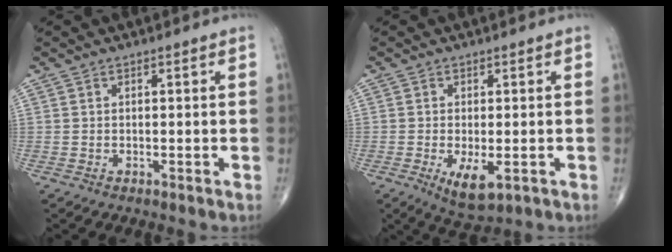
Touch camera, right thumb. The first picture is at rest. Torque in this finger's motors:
{"motor_torque": [-0.18, 0.40, 0.35, 0.25, 0.06]}